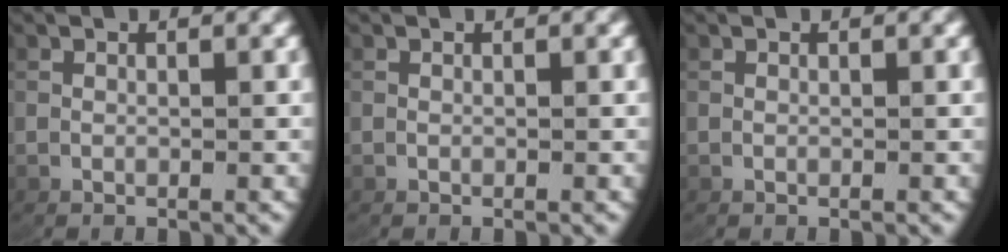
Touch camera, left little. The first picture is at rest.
{"total": 0.0}
{"total": 0.0}